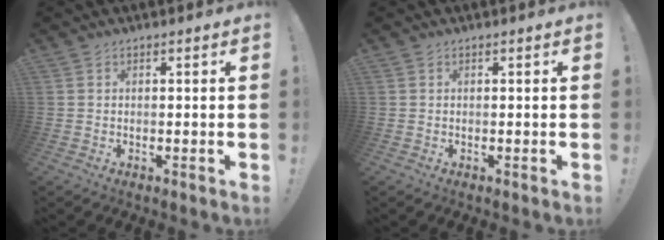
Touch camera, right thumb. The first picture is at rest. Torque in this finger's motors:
{"motor_torque": [0.02, 0.08, -0.32, 0.23, 0.02]}